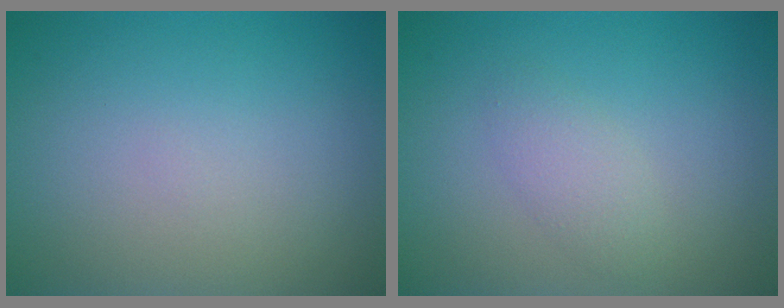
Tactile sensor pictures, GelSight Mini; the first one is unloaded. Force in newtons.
{"total": 1.7, "press": 1.7, "slide": 0.1}